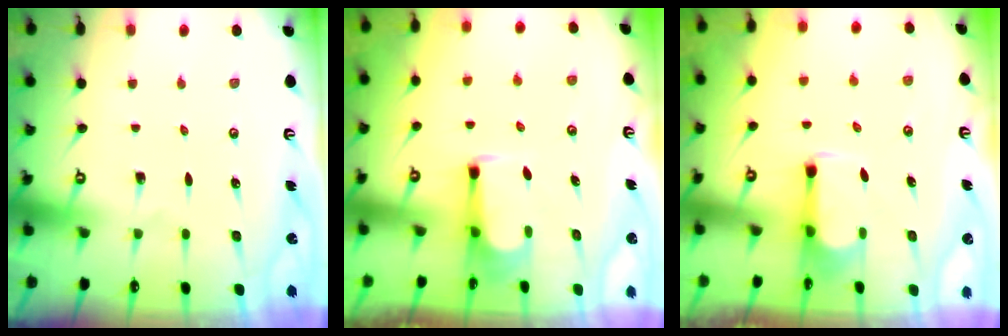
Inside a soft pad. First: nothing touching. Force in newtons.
{"total": 3.6, "press": 3.6, "slide": 0.3}
{"total": 2.3, "press": 2.2, "slide": 0.9}